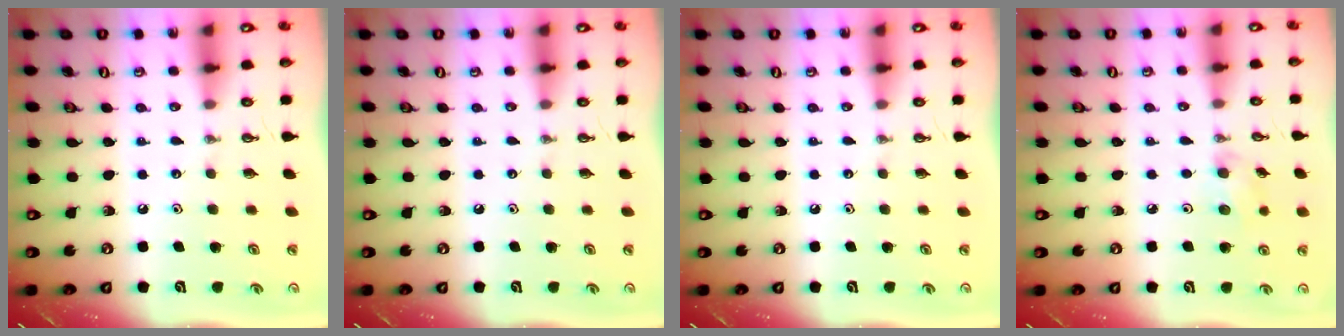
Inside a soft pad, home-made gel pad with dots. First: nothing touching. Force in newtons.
{"total": 0.0}
{"total": 0.0}
{"total": 5.6, "press": 5.3, "slide": 2.0}